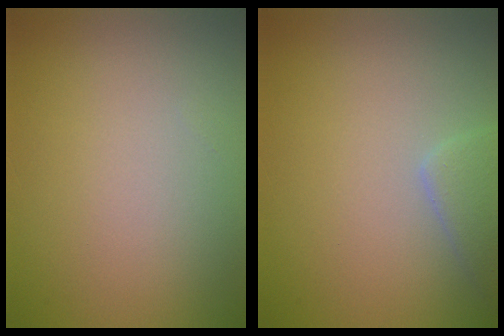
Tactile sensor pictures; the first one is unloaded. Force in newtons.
{"total": 2.2, "press": 2.2, "slide": 0.2}